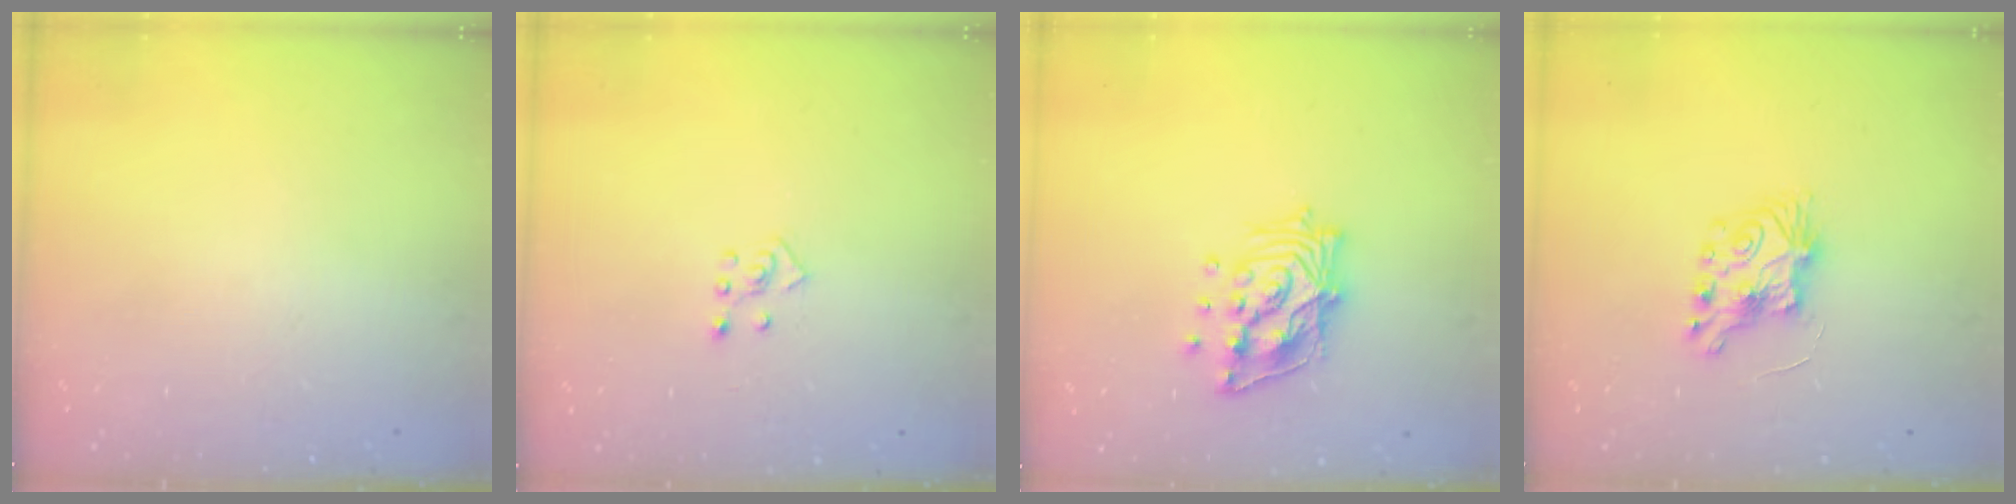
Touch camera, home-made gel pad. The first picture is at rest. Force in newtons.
{"total": 4.7, "press": 4.6, "slide": 0.6}
{"total": 14.9, "press": 14.8, "slide": 2.0}
{"total": 7.5, "press": 7.5, "slide": 0.2}